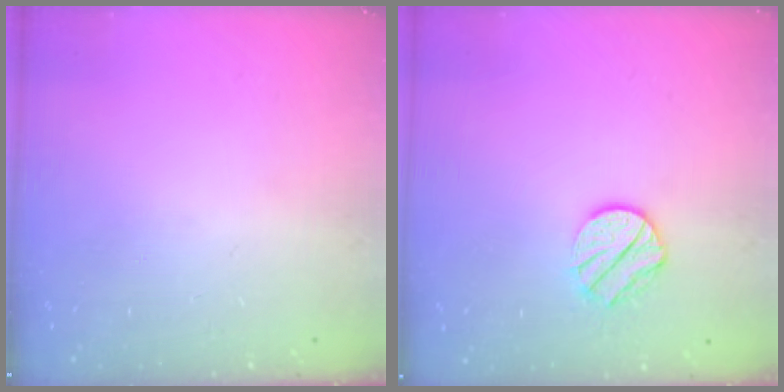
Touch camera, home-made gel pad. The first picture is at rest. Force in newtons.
{"total": 9.3, "press": 9.2, "slide": 0.5}